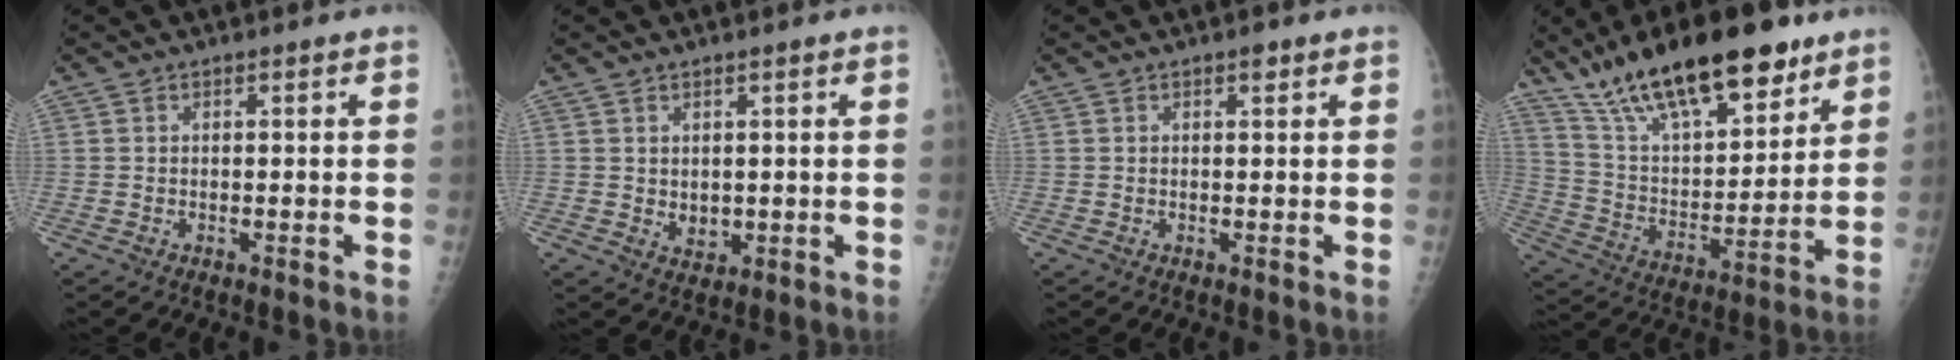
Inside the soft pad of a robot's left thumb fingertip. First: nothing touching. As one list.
[{"total": 3.3, "force": [0.8, 2.4, 2.2], "torque": [-0.025, -0.013, 0.024]}, {"total": 1.0, "force": [0.6, 0.4, 0.7], "torque": [-0.006, -0.001, 0.007]}, {"total": 24.2, "force": [16.5, 8.9, 15.3], "torque": [-0.219, -0.053, 0.284]}]